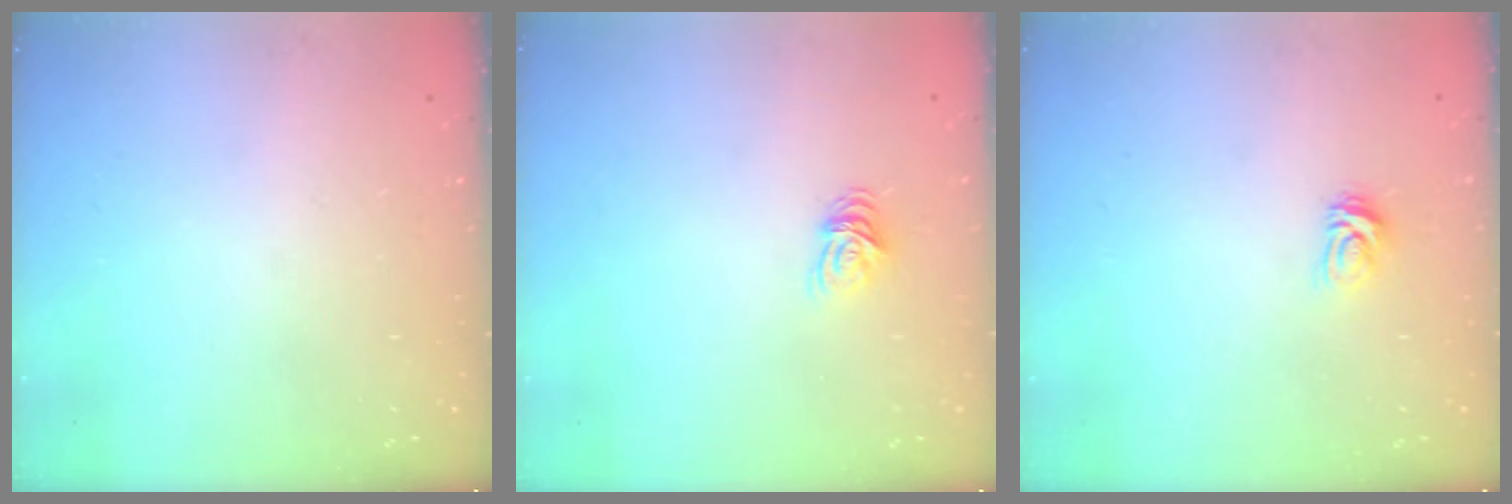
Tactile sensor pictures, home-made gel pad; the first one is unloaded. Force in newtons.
{"total": 5.5, "press": 5.4, "slide": 0.6}
{"total": 3.6, "press": 3.6, "slide": 0.4}